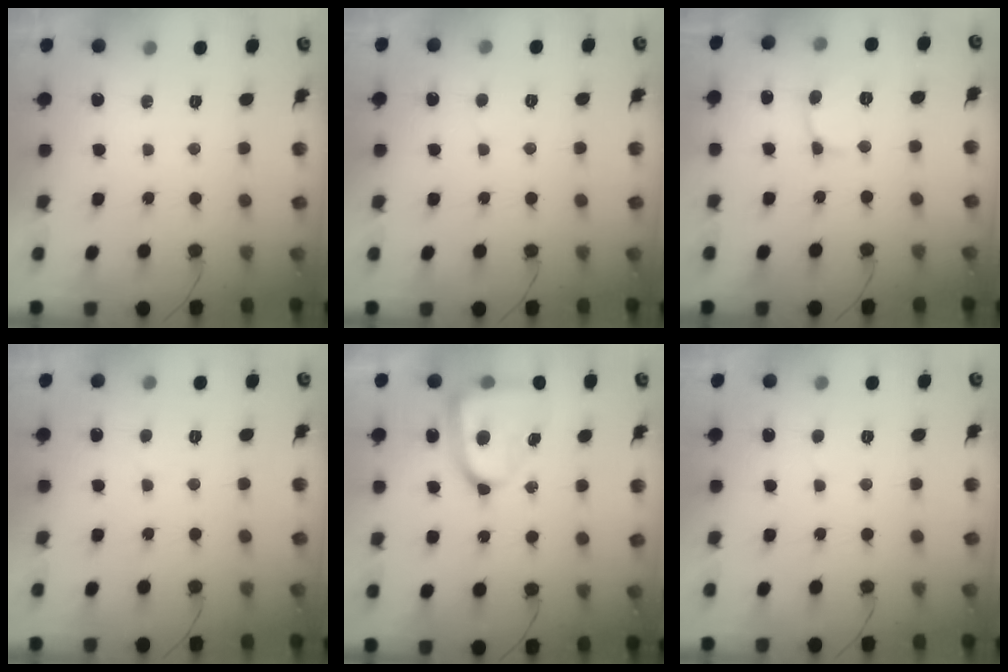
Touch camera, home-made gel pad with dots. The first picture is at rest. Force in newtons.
{"total": 2.9, "press": 2.9, "slide": 0.3}
{"total": 2.7, "press": 2.7, "slide": 0.2}
{"total": 1.3, "press": 1.3, "slide": 0.1}
{"total": 16.4, "press": 16.4, "slide": 1.3}
{"total": 2.9, "press": 2.9, "slide": 0.3}